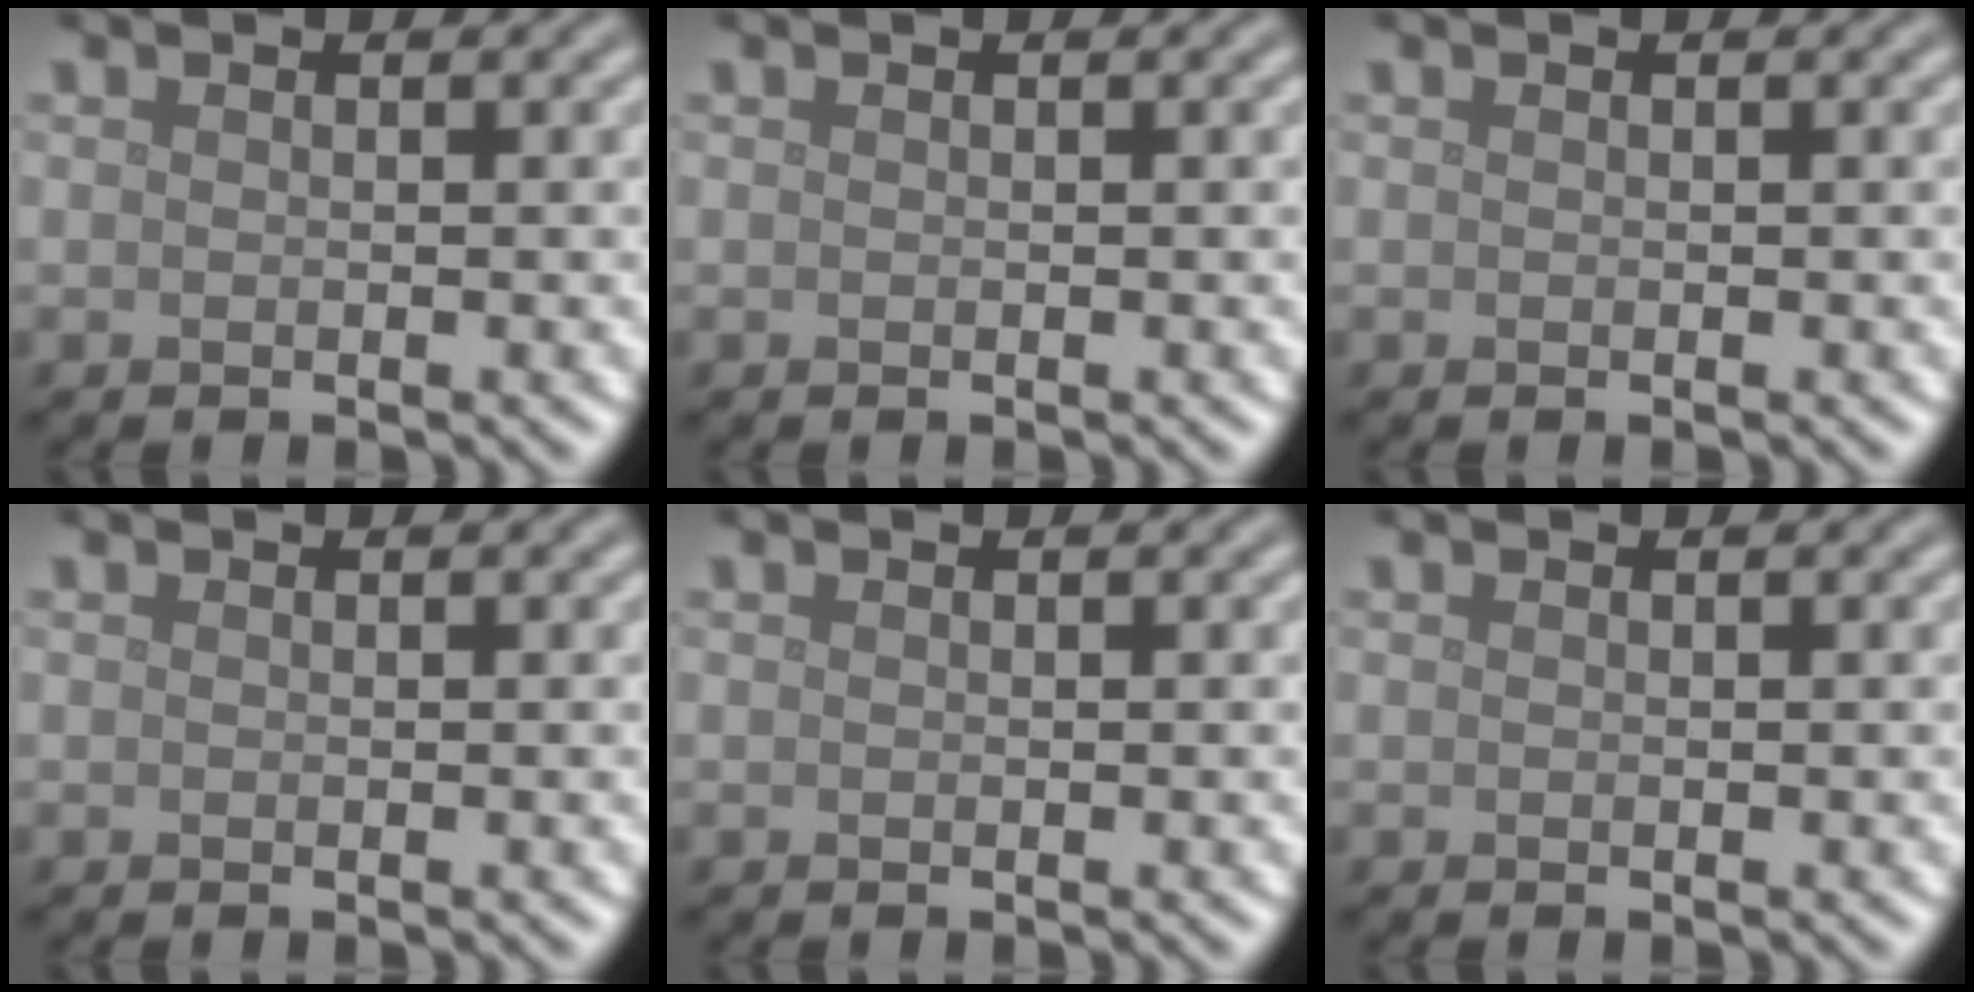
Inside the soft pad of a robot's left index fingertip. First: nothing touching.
{"total": 0.0}
{"total": 0.0}
{"total": 0.0}
{"total": 0.0}
{"total": 0.0}